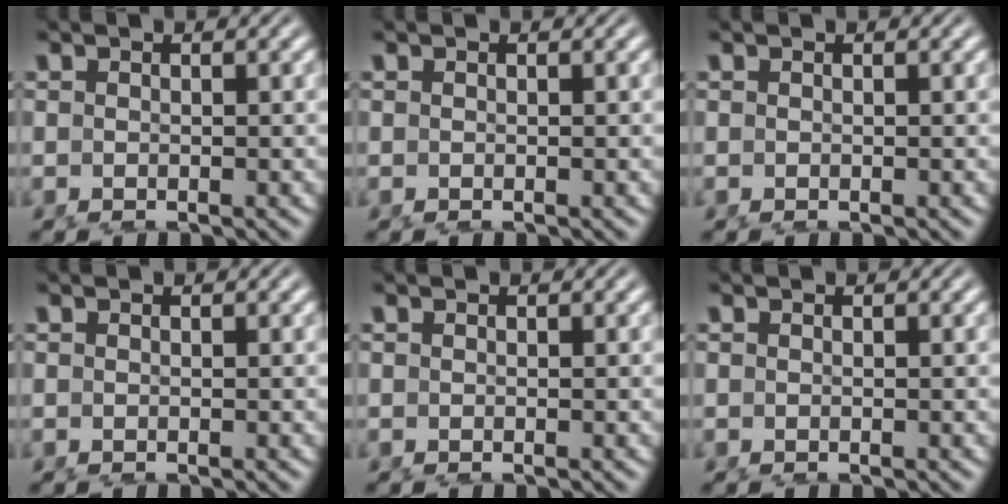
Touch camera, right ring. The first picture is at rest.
{"total": 0.0}
{"total": 0.0}
{"total": 0.0}
{"total": 0.0}
{"total": 0.0}